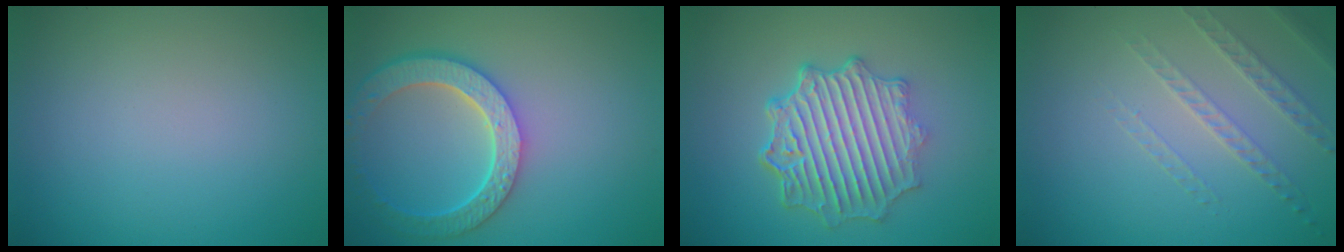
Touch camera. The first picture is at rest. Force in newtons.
{"total": 5.9, "press": 4.7, "slide": 3.6}
{"total": 6.6, "press": 5.1, "slide": 4.1}
{"total": 1.6, "press": 1.3, "slide": 0.9}